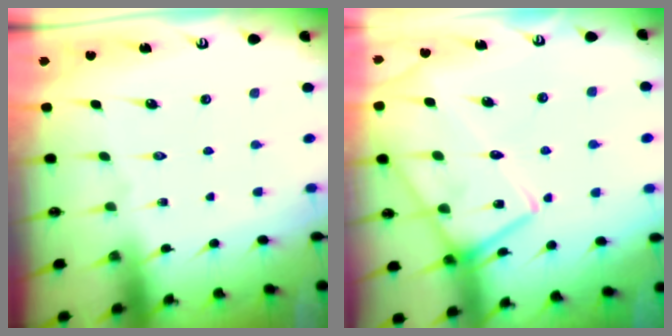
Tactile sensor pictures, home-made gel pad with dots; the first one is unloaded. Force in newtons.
{"total": 17.6, "press": 17.5, "slide": 1.4}